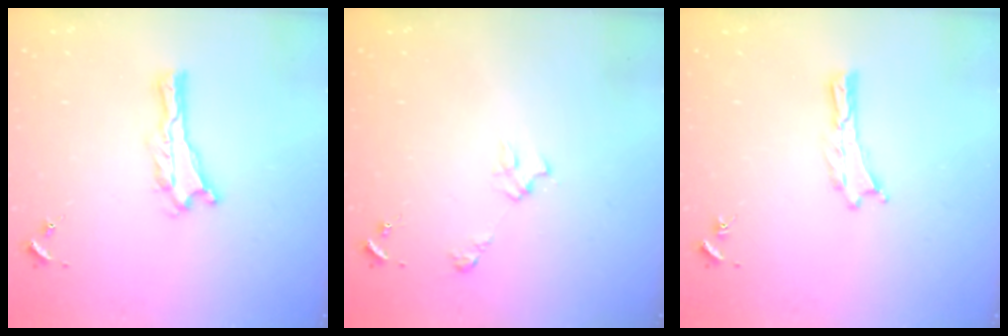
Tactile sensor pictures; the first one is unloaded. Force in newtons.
{"total": 2.4, "press": 2.4, "slide": 0.3}
{"total": 0.0}